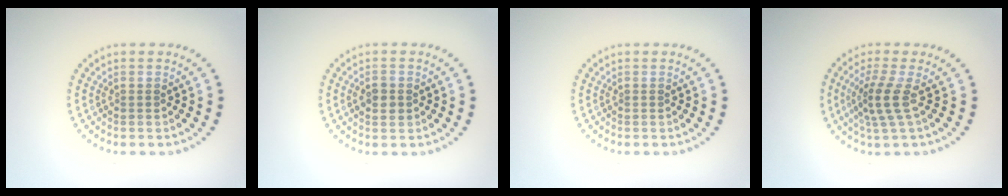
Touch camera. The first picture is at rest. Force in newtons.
{"total": 2.2, "press": 2.2, "slide": 0.1}
{"total": 0.0}
{"total": 2.9, "press": 2.2, "slide": 1.9}